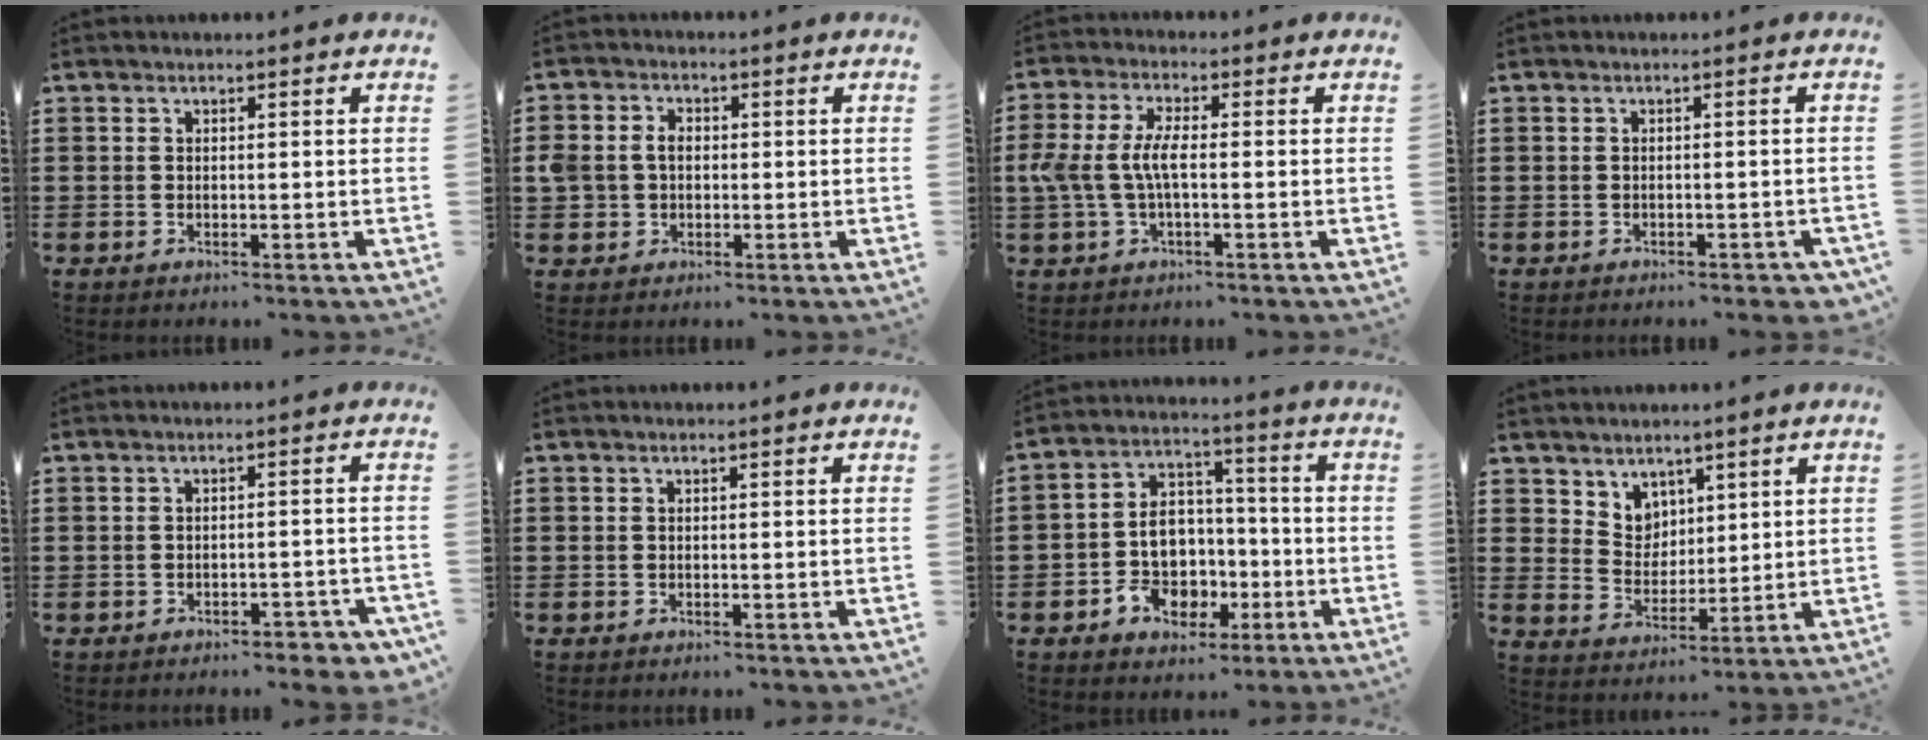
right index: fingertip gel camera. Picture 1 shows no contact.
{"total": 3.5, "force": [0.0, 3.0, 1.8], "torque": [-0.051, 0.009, -0.006]}
{"total": 5.6, "force": [-0.8, 2.1, 5.2], "torque": [-0.129, -0.006, -0.025]}
{"total": 0.8, "force": [-0.7, 0.1, 0.4], "torque": [-0.011, -0.005, -0.013]}
{"total": 2.5, "force": [-2.2, 0.4, 1.0], "torque": [-0.019, 0.001, -0.045]}
{"total": 0.0}
{"total": 9.2, "force": [-2.6, 7.1, 5.2], "torque": [-0.094, 0.020, -0.045]}
{"total": 5.0, "force": [3.6, 3.6, 0.2], "torque": [-0.027, -0.001, 0.068]}